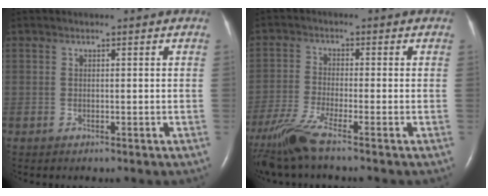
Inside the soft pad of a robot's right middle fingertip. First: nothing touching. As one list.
[{"total": 7.8, "force": [-5.9, -0.6, 5.0], "torque": [-0.111, -0.026, -0.115]}]